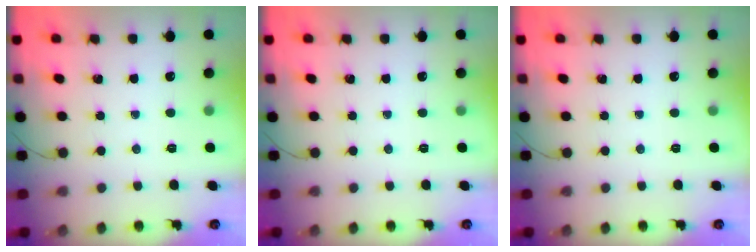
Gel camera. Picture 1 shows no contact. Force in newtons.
{"total": 0.0}
{"total": 0.0}